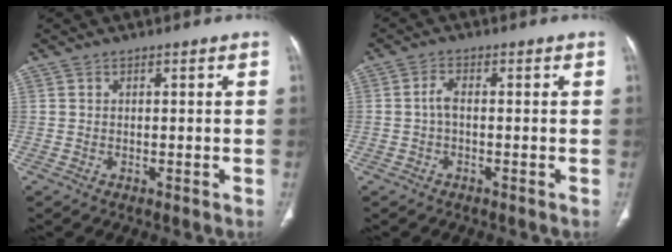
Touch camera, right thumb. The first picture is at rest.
{"total": 2.4, "force": [-0.4, 1.2, 2.0], "torque": [-0.043, 0.006, -0.011]}